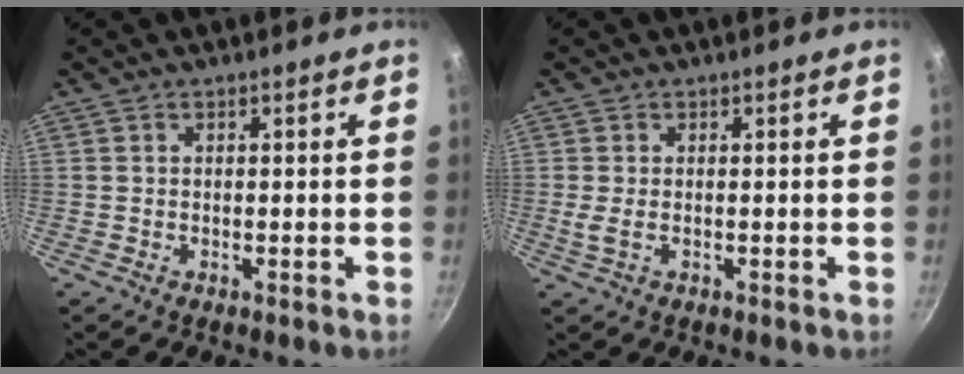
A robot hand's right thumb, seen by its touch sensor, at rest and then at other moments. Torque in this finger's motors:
{"motor_torque": [-0.06, 0.08, 0.31, 0.11, 0.11]}